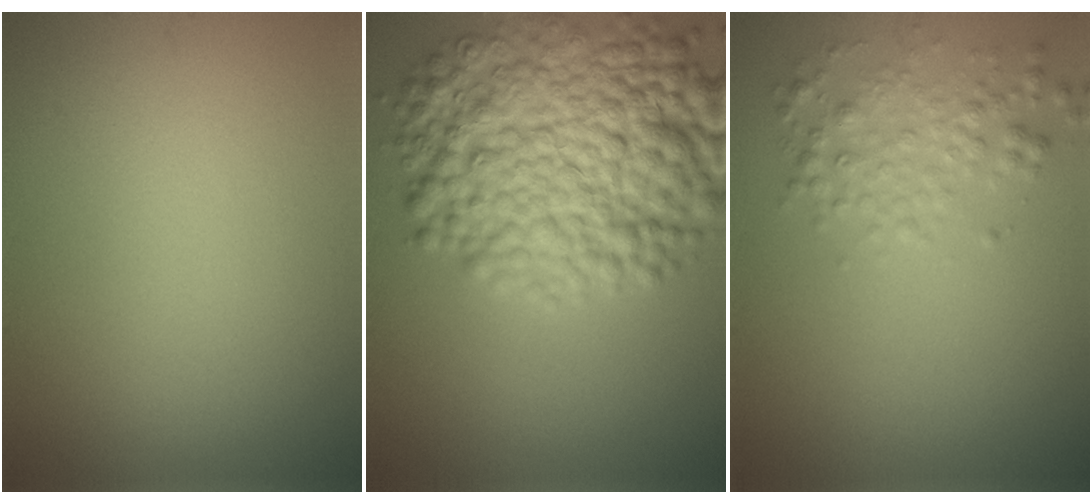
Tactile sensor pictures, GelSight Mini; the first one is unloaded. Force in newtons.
{"total": 11.3, "press": 11.3, "slide": 0.1}
{"total": 2.5, "press": 2.5, "slide": 0.1}